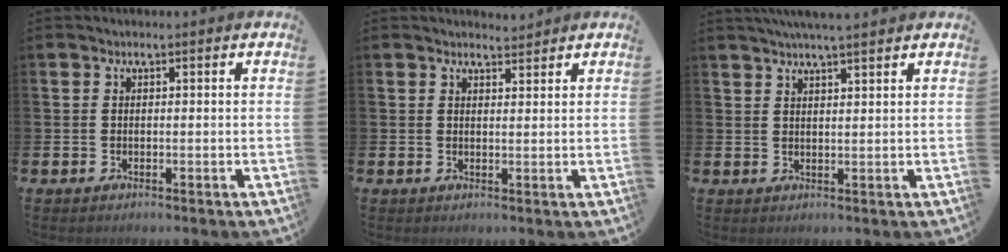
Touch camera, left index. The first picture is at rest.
{"total": 2.4, "force": [2.4, 0.4, -0.1], "torque": [0.006, -0.014, 0.042]}
{"total": 3.8, "force": [3.6, -0.1, 1.3], "torque": [-0.024, -0.011, 0.063]}